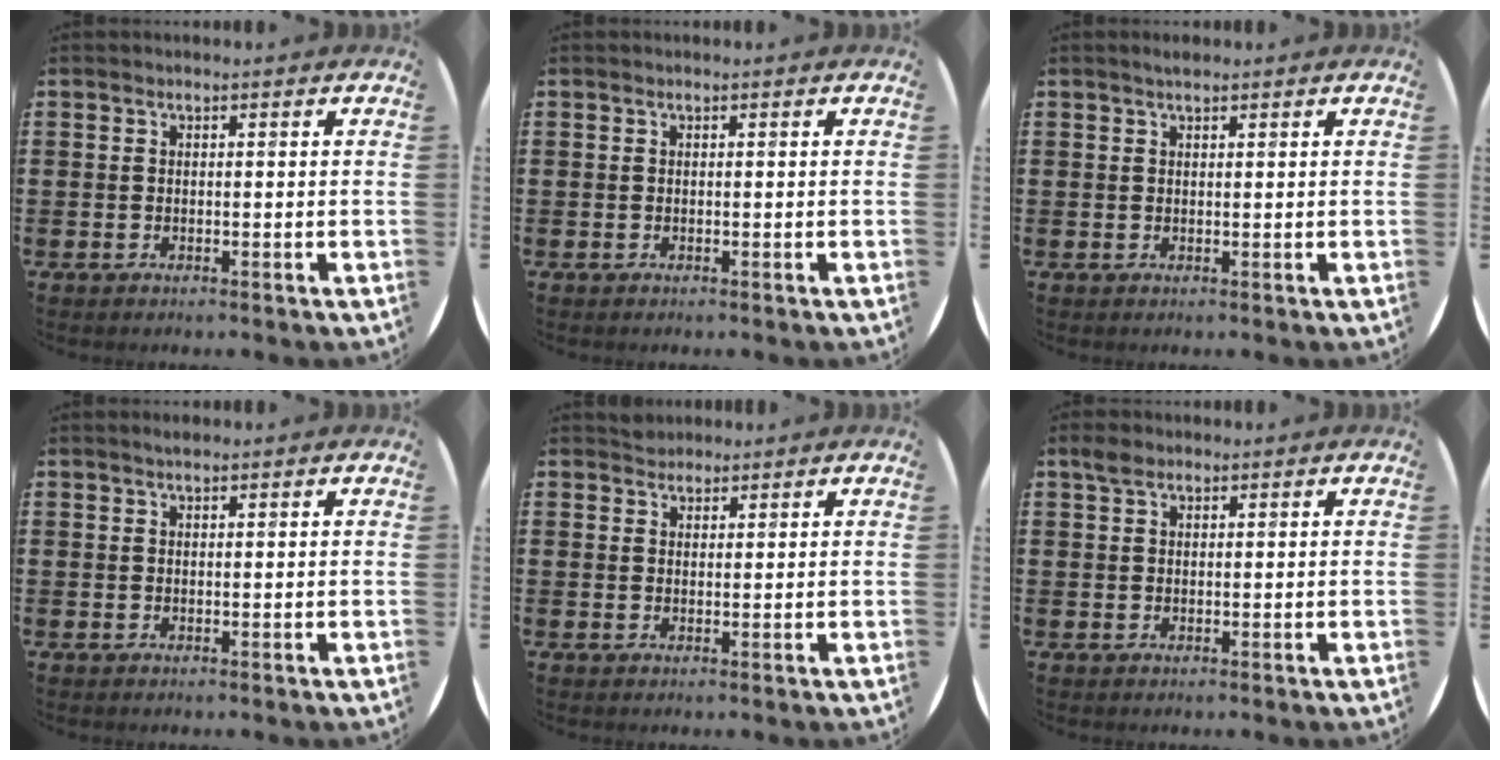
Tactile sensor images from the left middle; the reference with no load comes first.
{"total": 0.0}
{"total": 1.0, "force": [0.9, 0.2, 0.4], "torque": [-0.007, 0.003, 0.015]}
{"total": 0.8, "force": [0.7, 0.1, 0.3], "torque": [-0.005, 0.002, 0.012]}
{"total": 1.6, "force": [1.5, 0.5, -0.2], "torque": [0.003, 0.003, 0.030]}
{"total": 1.7, "force": [1.3, 1.0, 0.6], "torque": [-0.004, 0.002, 0.022]}